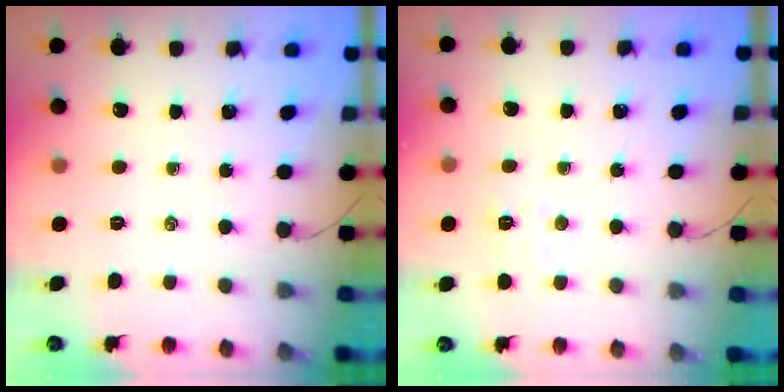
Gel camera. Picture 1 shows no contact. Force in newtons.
{"total": 5.3, "press": 5.1, "slide": 1.2}